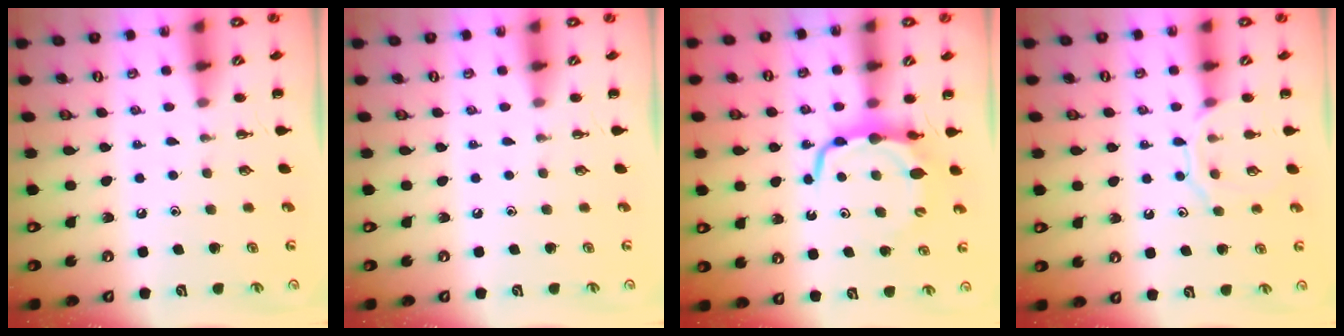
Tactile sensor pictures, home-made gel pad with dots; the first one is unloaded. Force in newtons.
{"total": 0.0}
{"total": 7.2, "press": 7.2, "slide": 0.4}
{"total": 9.5, "press": 9.5, "slide": 0.6}